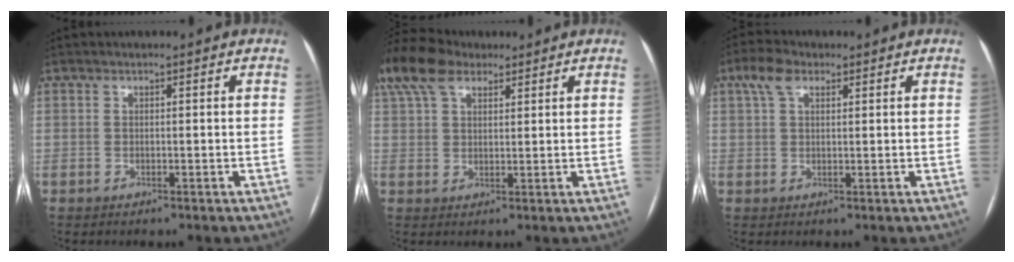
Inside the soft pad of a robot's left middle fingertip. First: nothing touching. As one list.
[{"total": 12.4, "force": [8.4, 6.2, 6.6], "torque": [-0.163, 0.058, 0.159]}, {"total": 3.7, "force": [1.9, 1.8, 2.5], "torque": [-0.057, 0.021, 0.039]}]